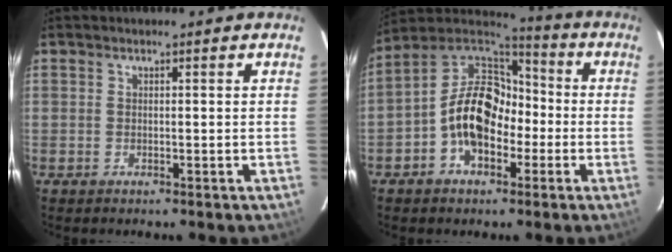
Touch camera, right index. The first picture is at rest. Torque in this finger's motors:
{"motor_torque": [0.44, -0.02, 0.77, 0.16]}